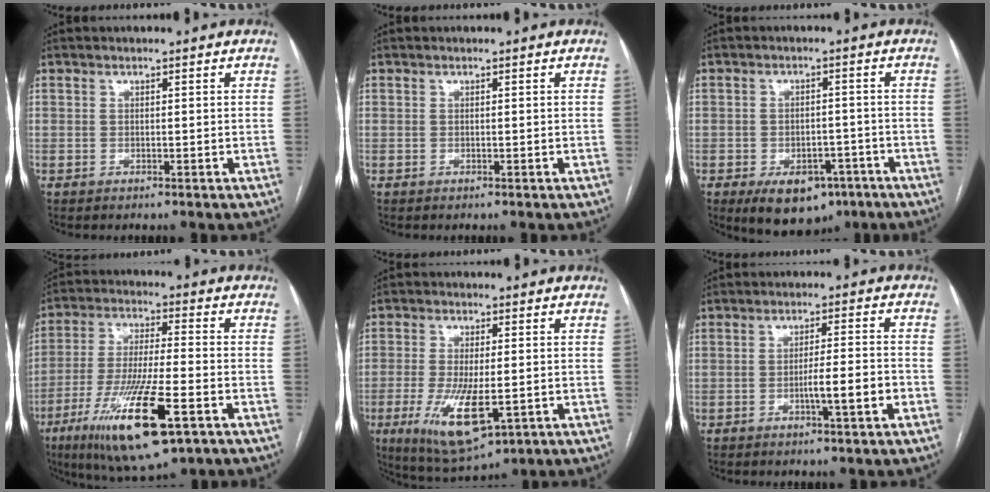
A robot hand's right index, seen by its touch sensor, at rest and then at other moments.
{"total": 0.0}
{"total": 9.0, "force": [-5.4, 5.4, 4.6], "torque": [-0.057, 0.007, -0.070]}
{"total": 17.3, "force": [-8.3, 2.7, 15.0], "torque": [-0.298, -0.036, -0.139]}
{"total": 10.9, "force": [-3.3, 3.4, 9.8], "torque": [-0.183, -0.026, -0.042]}
{"total": 5.6, "force": [-2.2, 0.1, 5.2], "torque": [-0.080, 0.001, -0.032]}